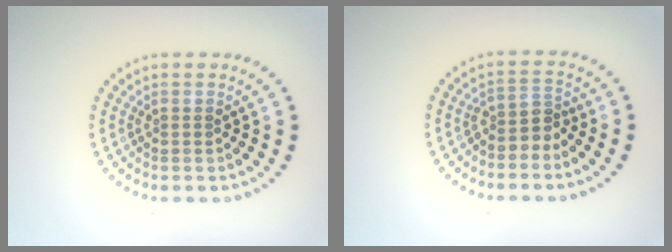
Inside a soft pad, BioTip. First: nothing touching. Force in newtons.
{"total": 2.1, "press": 1.5, "slide": 1.5}